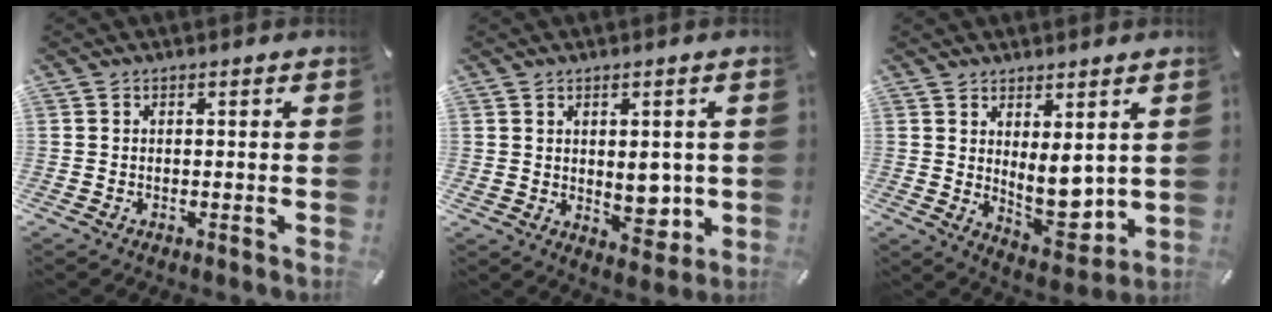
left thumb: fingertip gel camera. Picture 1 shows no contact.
{"total": 6.7, "force": [0.3, 4.7, 4.7], "torque": [-0.046, -0.004, 0.009]}
{"total": 9.1, "force": [2.3, 5.1, 7.2], "torque": [-0.094, -0.035, 0.046]}